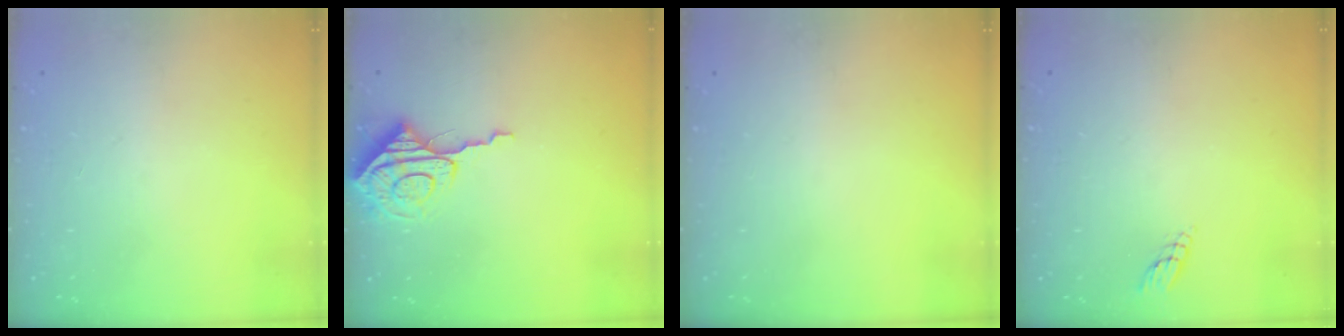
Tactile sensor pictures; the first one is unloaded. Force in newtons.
{"total": 8.5, "press": 8.5, "slide": 0.5}
{"total": 0.0}
{"total": 3.0, "press": 3.0, "slide": 0.3}